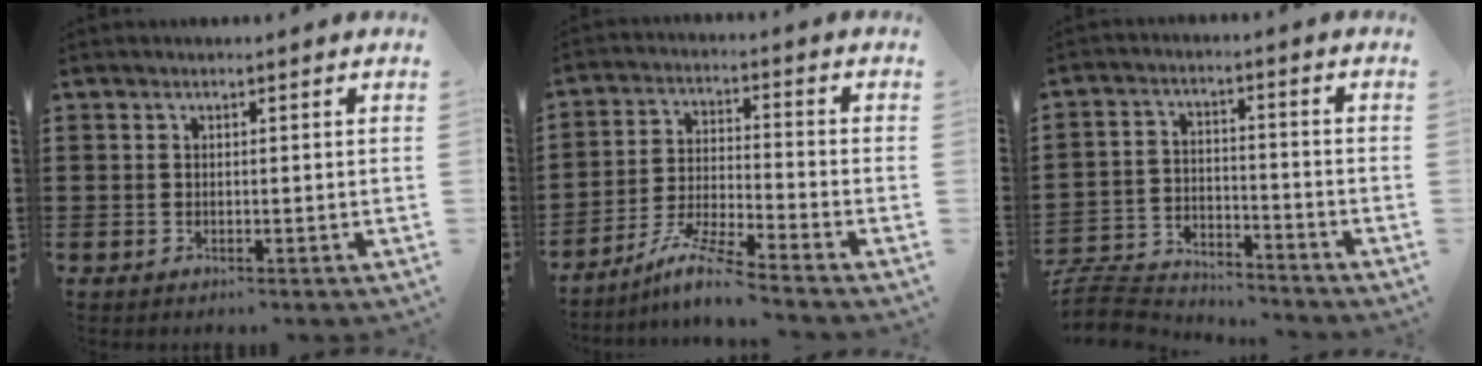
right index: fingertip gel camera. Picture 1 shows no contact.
{"total": 7.4, "force": [-6.2, -0.1, 4.1], "torque": [-0.094, -0.014, -0.122]}
{"total": 7.2, "force": [-7.1, 1.2, 1.1], "torque": [-0.036, 0.011, -0.144]}